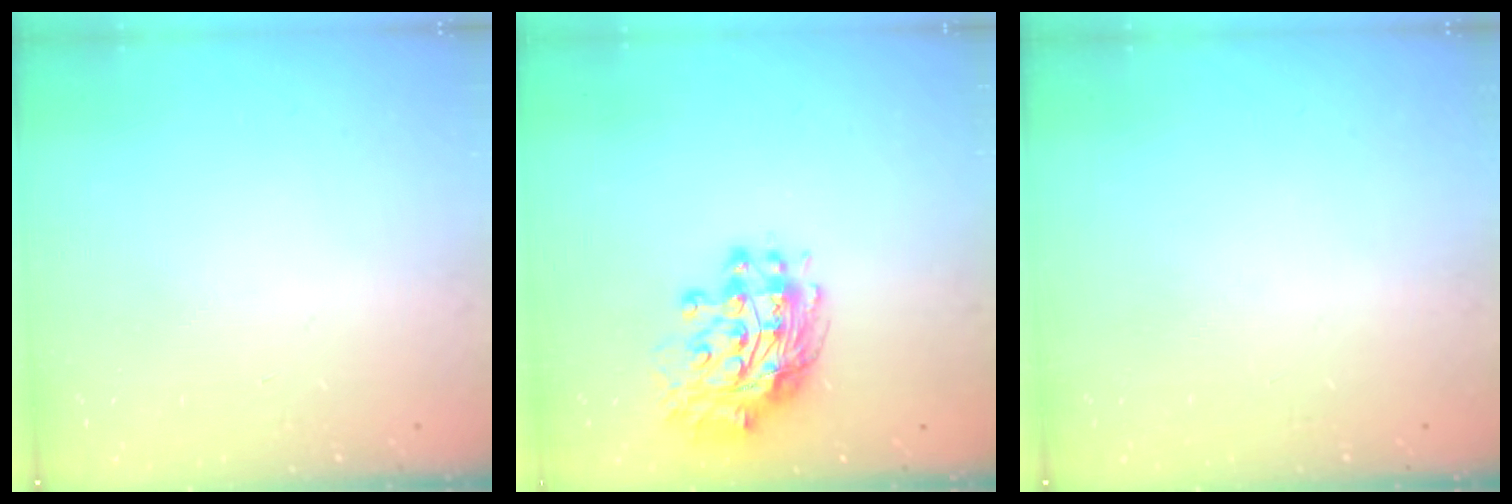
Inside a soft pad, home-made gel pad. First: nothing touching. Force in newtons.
{"total": 12.3, "press": 12.2, "slide": 1.6}
{"total": 0.0}